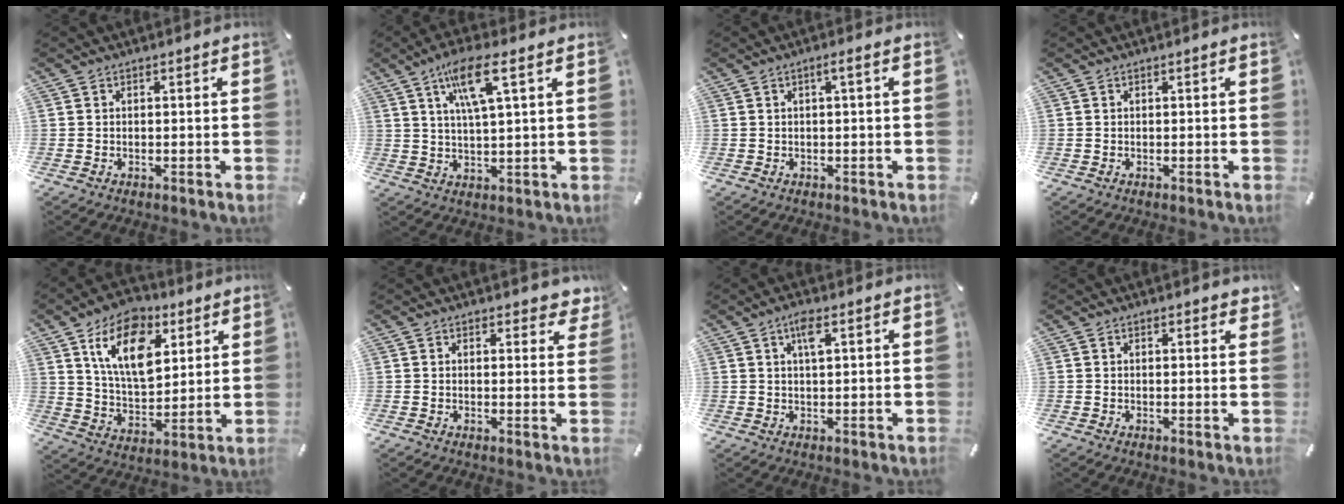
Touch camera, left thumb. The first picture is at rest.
{"total": 9.9, "force": [4.7, 1.8, 8.5], "torque": [-0.165, 0.001, 0.078]}
{"total": 1.8, "force": [0.2, 0.1, 1.8], "torque": [-0.033, 0.001, 0.002]}
{"total": 0.0}
{"total": 16.0, "force": [7.9, 9.7, 10.0], "torque": [-0.173, -0.024, 0.141]}
{"total": 2.7, "force": [2.1, 1.6, 0.8], "torque": [0.002, -0.010, 0.032]}
{"total": 4.0, "force": [1.8, 1.0, 3.4], "torque": [-0.074, 0.006, 0.028]}
{"total": 1.1, "force": [0.9, 0.4, 0.4], "torque": [-0.001, -0.003, 0.015]}